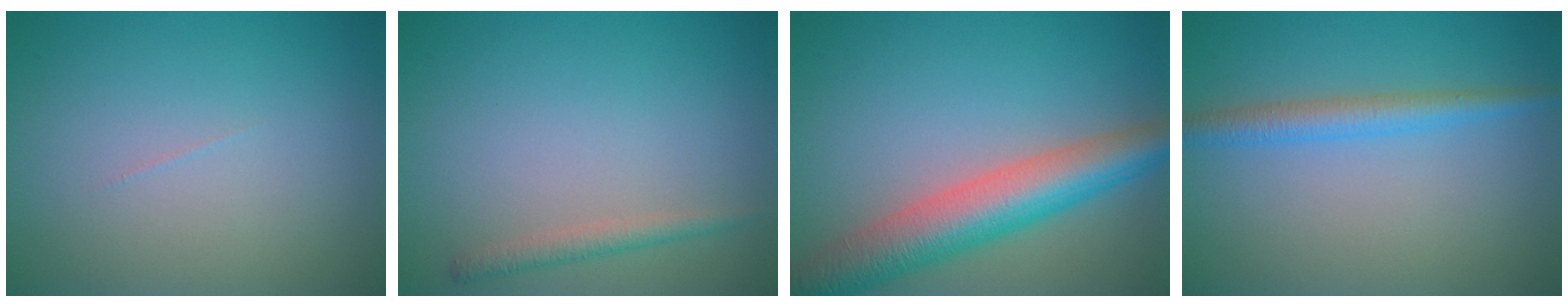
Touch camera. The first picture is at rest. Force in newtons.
{"total": 1.5, "press": 1.5, "slide": 0.1}
{"total": 7.5, "press": 7.4, "slide": 0.4}
{"total": 2.7, "press": 2.7, "slide": 0.0}